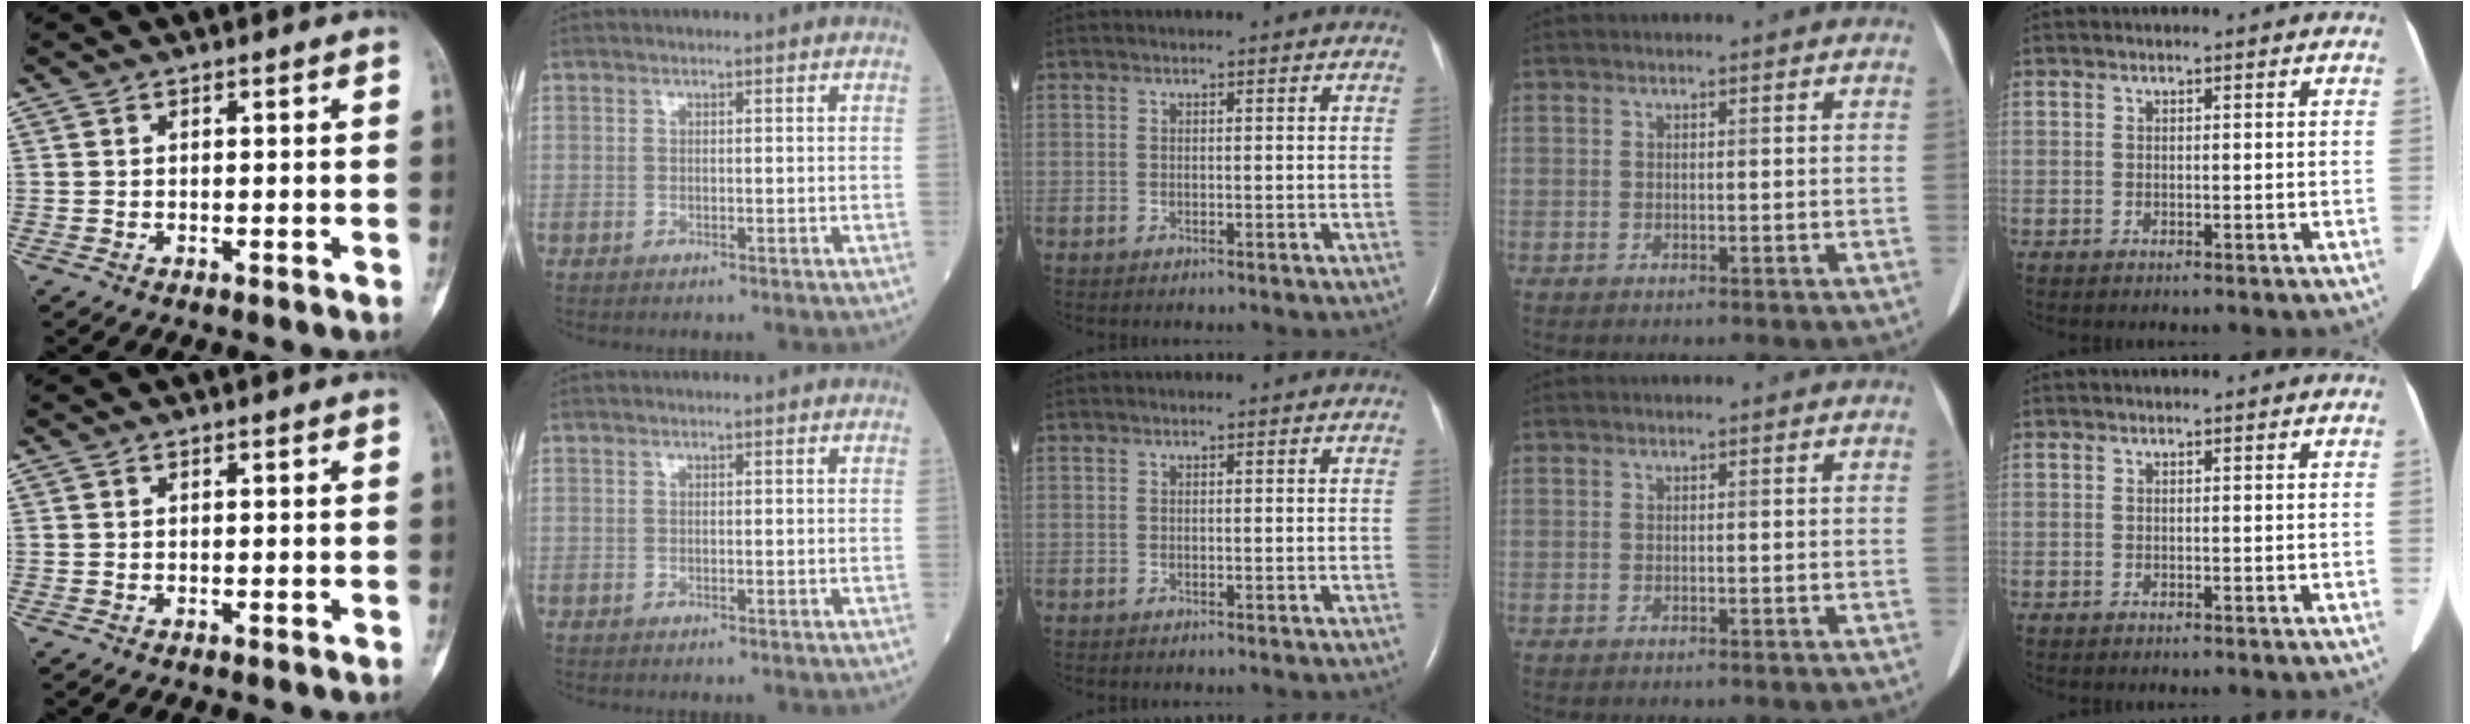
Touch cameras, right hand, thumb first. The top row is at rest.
{}